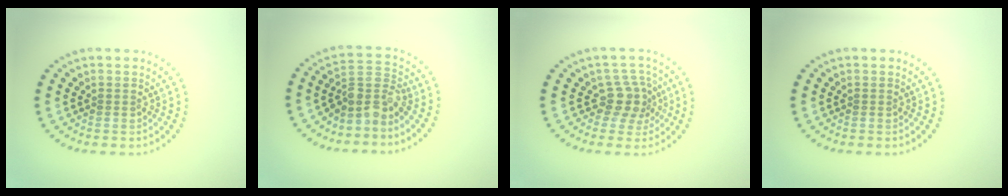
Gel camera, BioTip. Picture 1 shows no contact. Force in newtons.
{"total": 3.5, "press": 2.6, "slide": 2.2}
{"total": 2.8, "press": 2.2, "slide": 1.8}
{"total": 0.0}